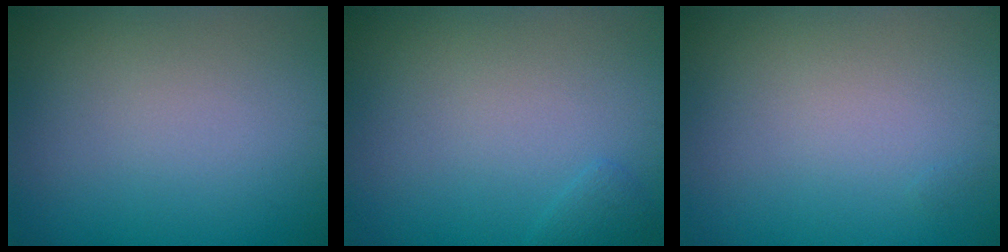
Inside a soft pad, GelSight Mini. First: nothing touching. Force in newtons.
{"total": 0.7, "press": 0.7, "slide": 0.1}
{"total": 0.0}